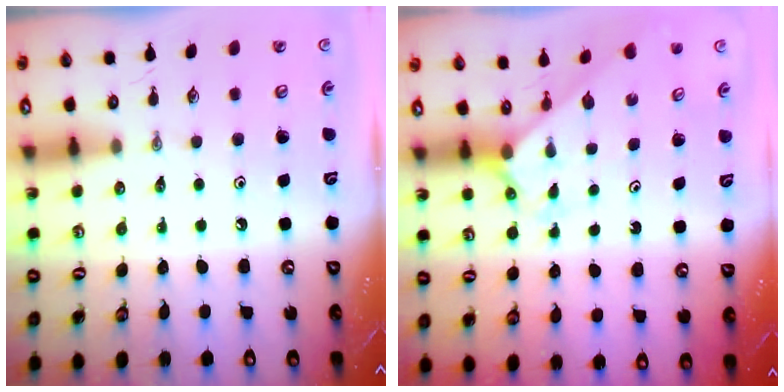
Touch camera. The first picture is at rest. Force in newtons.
{"total": 2.1, "press": 2.1, "slide": 0.2}